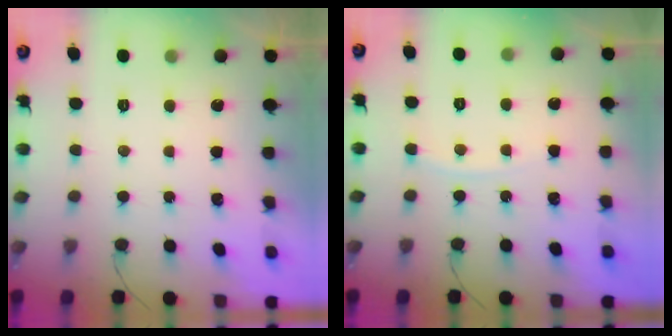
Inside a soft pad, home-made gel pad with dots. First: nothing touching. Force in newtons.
{"total": 6.3, "press": 6.3, "slide": 0.7}